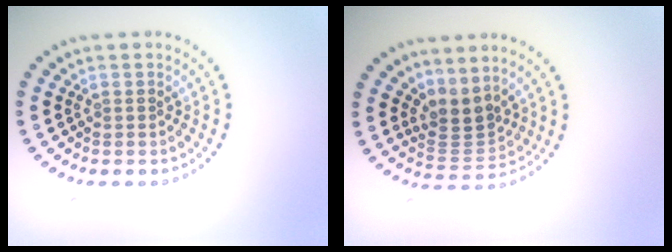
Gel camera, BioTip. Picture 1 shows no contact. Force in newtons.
{"total": 2.8, "press": 2.0, "slide": 1.9}